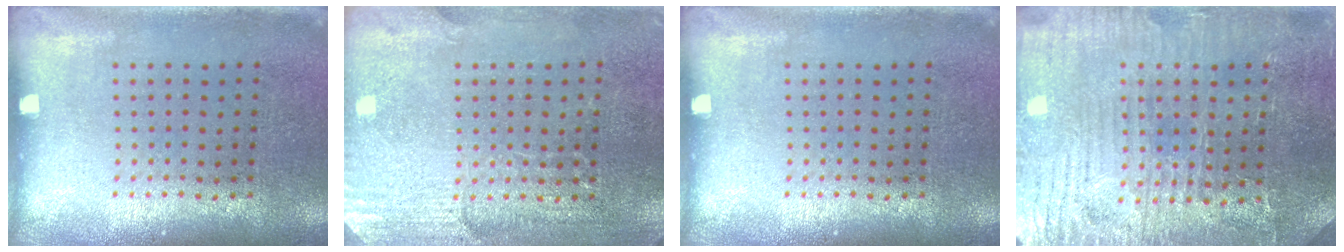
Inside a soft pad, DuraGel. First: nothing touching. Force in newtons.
{"total": 2.9, "press": 2.8, "slide": 0.8}
{"total": 0.0}
{"total": 4.1, "press": 4.0, "slide": 0.9}